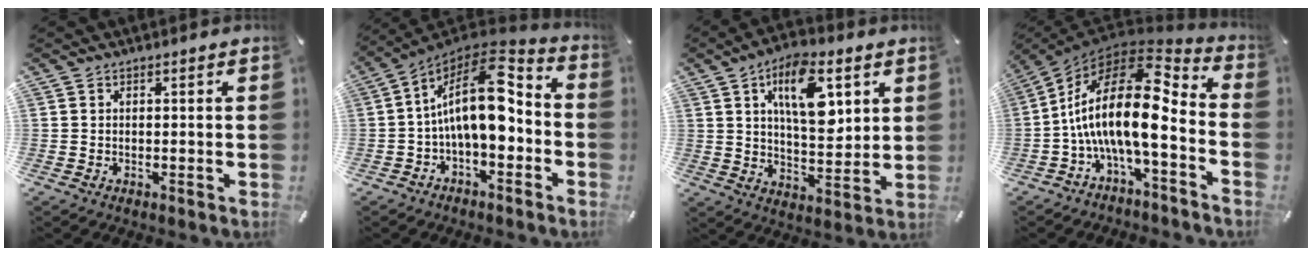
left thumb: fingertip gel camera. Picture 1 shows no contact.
{"total": 17.5, "force": [0.6, 8.8, 15.1], "torque": [-0.292, -0.008, 0.004]}
{"total": 14.9, "force": [6.2, 7.4, 11.3], "torque": [-0.169, -0.013, 0.105]}
{"total": 19.8, "force": [-1.5, 8.0, 18.1], "torque": [-0.359, -0.031, -0.032]}